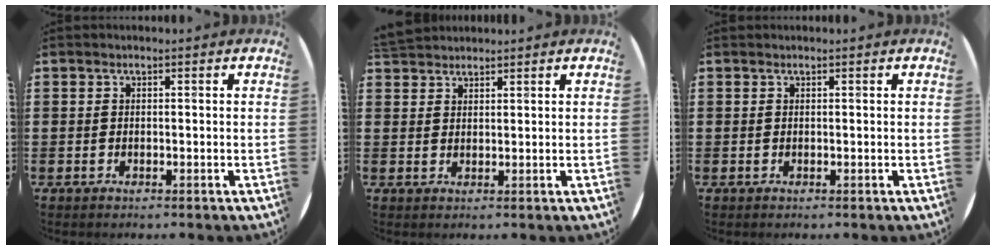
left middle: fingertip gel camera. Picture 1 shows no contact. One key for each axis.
{"total": 2.3, "fx": 2.3, "fy": 0.6, "fz": -0.1, "tx": -0.003, "ty": 0.000, "tz": 0.045}
{"total": 0.0}